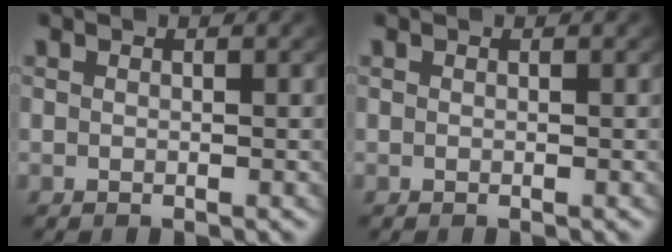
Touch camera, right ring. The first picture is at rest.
{"total": 0.0}